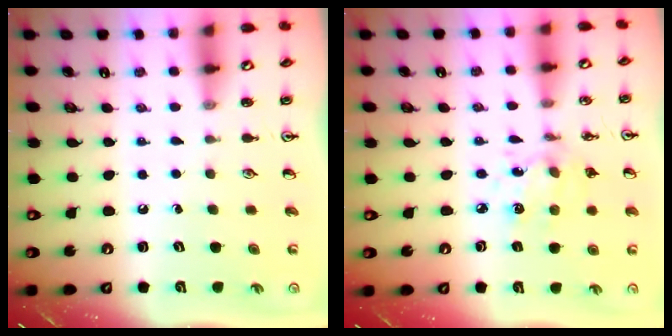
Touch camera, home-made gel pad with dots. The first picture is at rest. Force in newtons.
{"total": 5.4, "press": 5.4, "slide": 0.5}